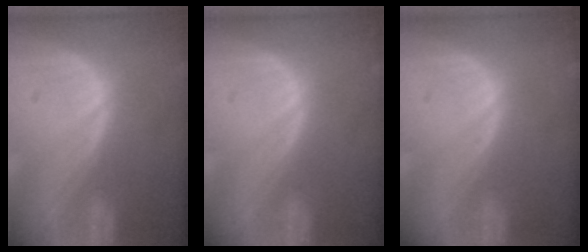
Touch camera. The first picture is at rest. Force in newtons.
{"total": 0.0}
{"total": 0.0}